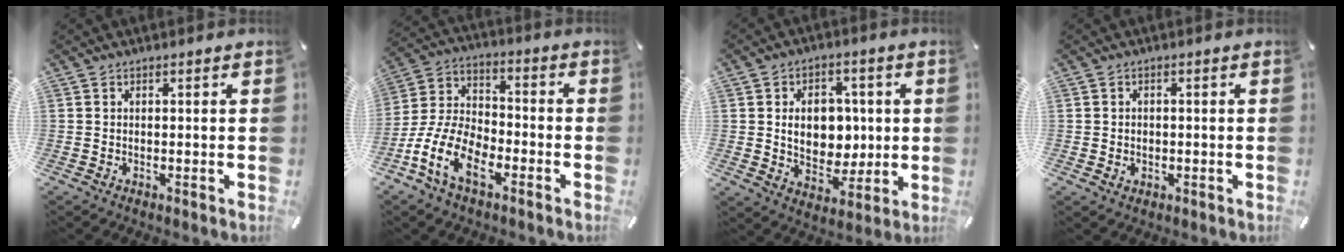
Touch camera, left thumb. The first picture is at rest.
{"total": 13.0, "force": [-7.5, 7.0, 7.9], "torque": [-0.180, 0.025, -0.148]}
{"total": 11.5, "force": [1.0, 8.9, 7.2], "torque": [-0.106, 0.007, 0.020]}
{"total": 1.4, "force": [-0.2, 1.4, 0.4], "torque": [-0.011, 0.007, -0.006]}